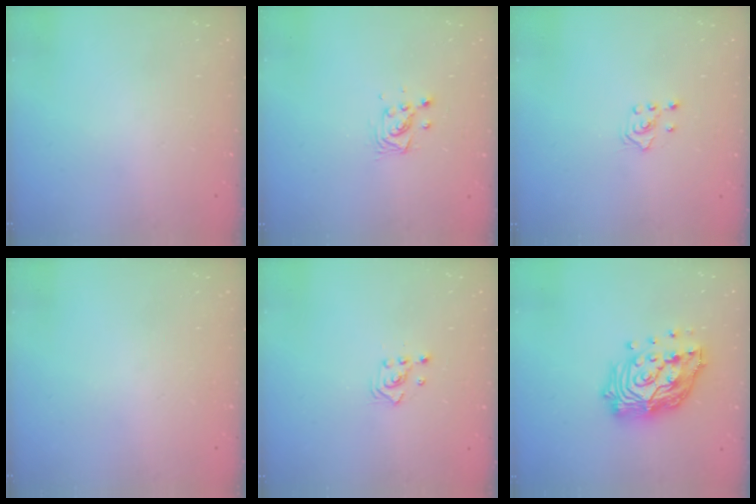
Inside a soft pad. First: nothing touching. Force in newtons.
{"total": 4.6, "press": 4.6, "slide": 0.2}
{"total": 2.7, "press": 2.6, "slide": 0.8}
{"total": 0.0}
{"total": 2.4, "press": 2.4, "slide": 0.3}
{"total": 19.7, "press": 19.5, "slide": 2.7}